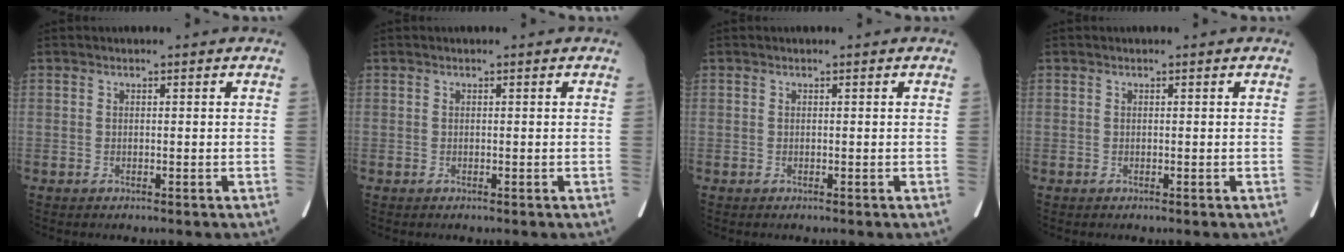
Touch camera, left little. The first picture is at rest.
{"total": 0.0}
{"total": 0.0}
{"total": 0.0}